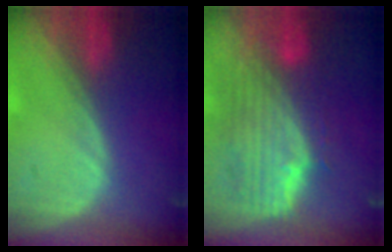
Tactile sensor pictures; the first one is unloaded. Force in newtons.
{"total": 9.9, "press": 8.8, "slide": 4.5}